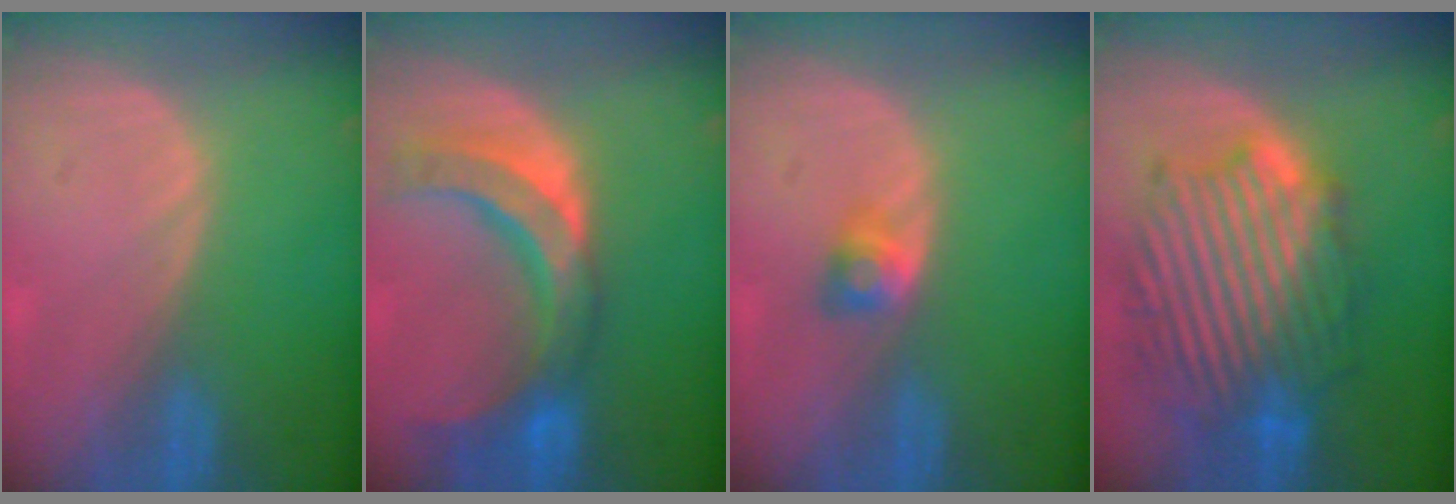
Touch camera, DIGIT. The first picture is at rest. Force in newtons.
{"total": 10.6, "press": 9.3, "slide": 5.1}
{"total": 2.7, "press": 2.4, "slide": 1.1}
{"total": 13.3, "press": 13.3, "slide": 1.1}